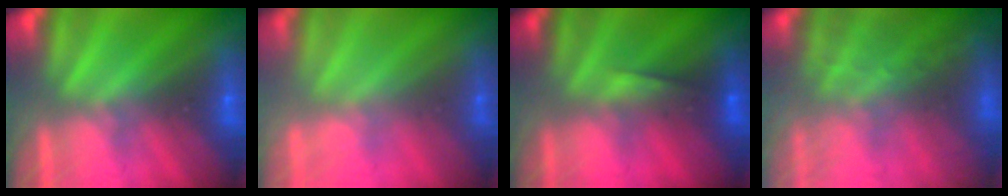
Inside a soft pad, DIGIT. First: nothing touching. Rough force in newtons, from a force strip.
{"total": 2.3}
{"total": 3.4}
{"total": 7.1}